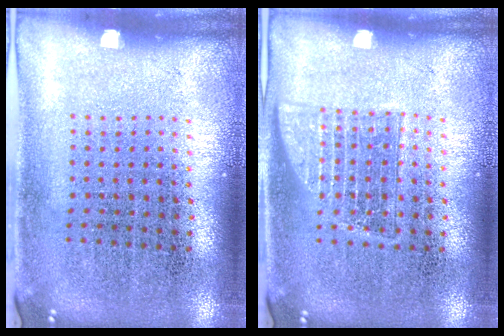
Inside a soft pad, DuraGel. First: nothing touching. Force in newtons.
{"total": 1.0, "press": 1.0, "slide": 0.3}